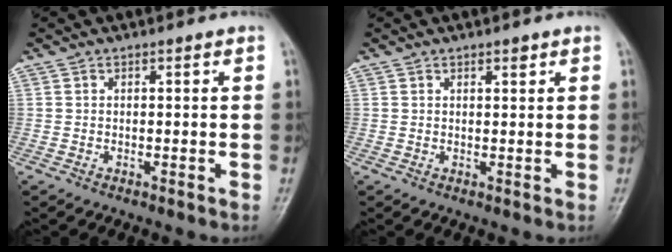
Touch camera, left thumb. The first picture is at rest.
{"total": 1.3, "force": [0.9, 0.5, 0.8], "torque": [-0.006, -0.005, 0.013]}